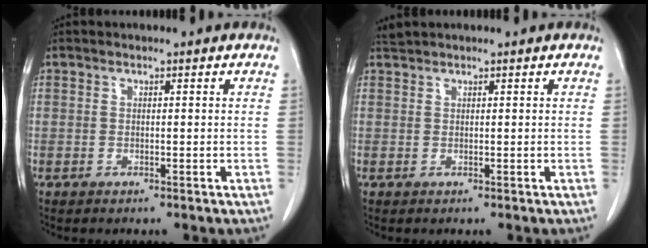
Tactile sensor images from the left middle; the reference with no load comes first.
{"total": 0.9, "force": [0.9, -0.3, -0.1], "torque": [-0.006, 0.007, 0.024]}